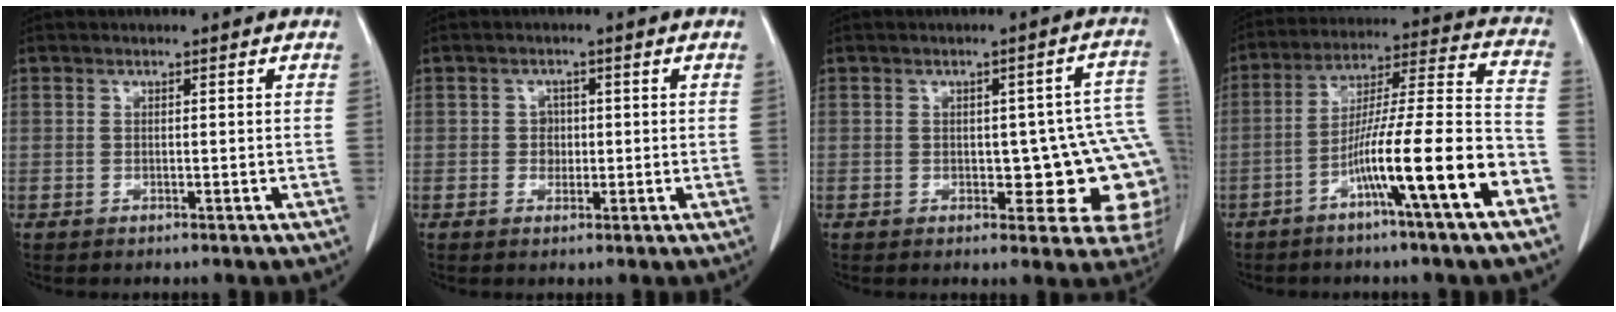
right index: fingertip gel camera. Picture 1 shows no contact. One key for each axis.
{"total": 1.9, "fx": 0.0, "fy": 1.7, "fz": 0.8, "tx": -0.006, "ty": 0.007, "tz": 0.001}
{"total": 12.0, "fx": -1.6, "fy": 5.1, "fz": 10.7, "tx": -0.091, "ty": 0.027, "tz": -0.010}
{"total": 16.2, "fx": -7.6, "fy": -0.4, "fz": 14.3, "tx": -0.235, "ty": 0.008, "tz": -0.125}